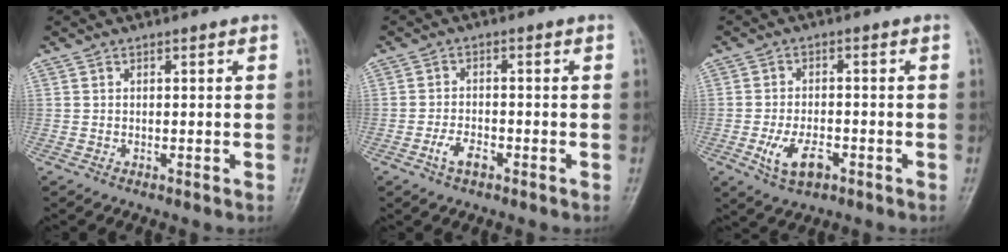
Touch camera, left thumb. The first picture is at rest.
{"total": 3.6, "force": [-1.9, 1.9, 2.5], "torque": [-0.047, 0.014, -0.036]}
{"total": 6.4, "force": [-2.6, 3.4, 4.7], "torque": [-0.088, 0.009, -0.042]}